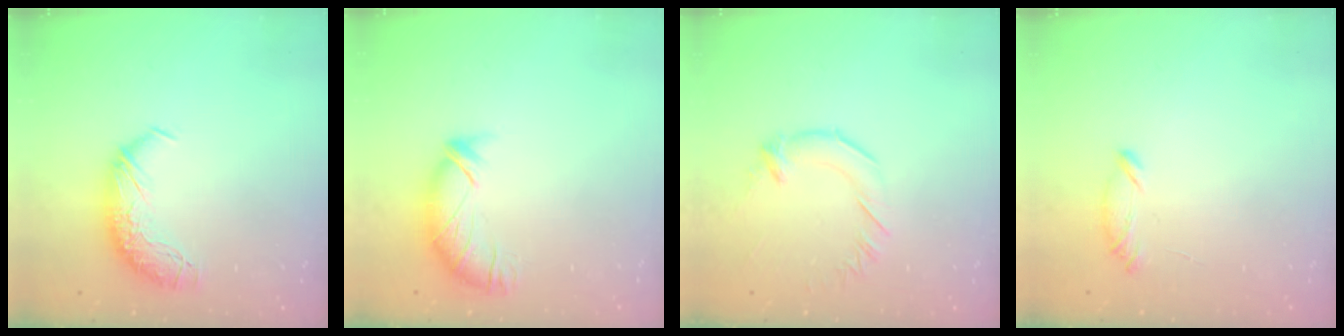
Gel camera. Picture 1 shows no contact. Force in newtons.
{"total": 3.1, "press": 3.0, "slide": 0.8}
{"total": 2.0, "press": 1.9, "slide": 0.7}
{"total": 7.5, "press": 7.5, "slide": 0.3}